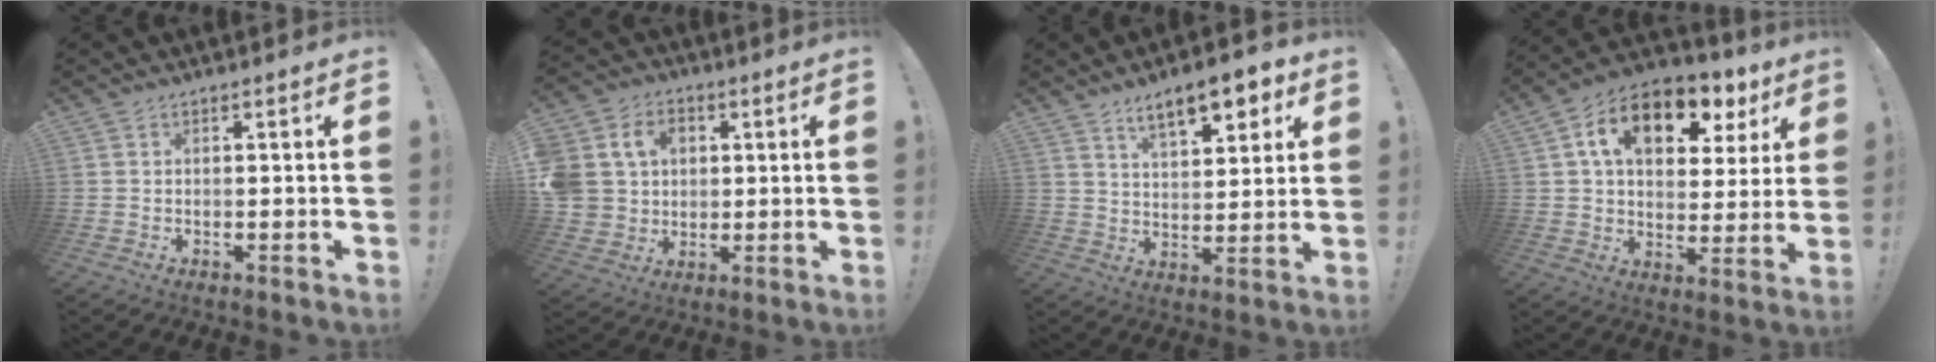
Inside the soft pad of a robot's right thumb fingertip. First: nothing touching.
{"total": 12.7, "force": [3.4, 10.9, 5.5], "torque": [-0.113, -0.001, 0.071]}
{"total": 11.4, "force": [7.1, 4.4, 7.8], "torque": [-0.111, -0.034, 0.119]}
{"total": 15.8, "force": [7.7, 9.3, 10.1], "torque": [-0.164, -0.028, 0.134]}